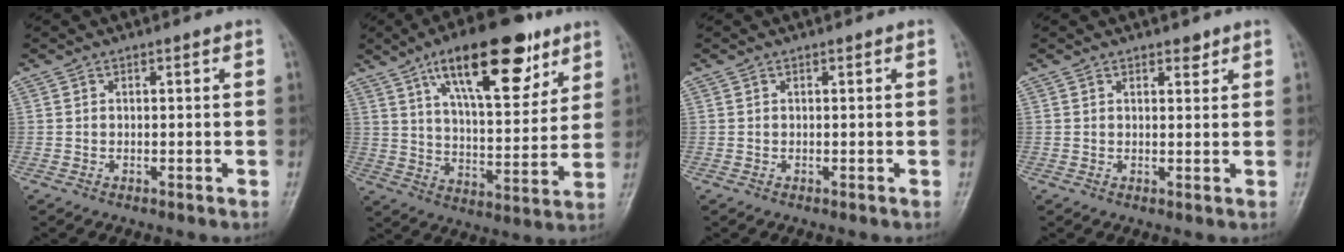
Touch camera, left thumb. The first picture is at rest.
{"total": 20.8, "force": [11.5, 8.1, 15.3], "torque": [-0.199, -0.037, 0.190]}
{"total": 0.0}
{"total": 1.8, "force": [1.3, 0.9, 0.8], "torque": [0.001, -0.008, 0.018]}